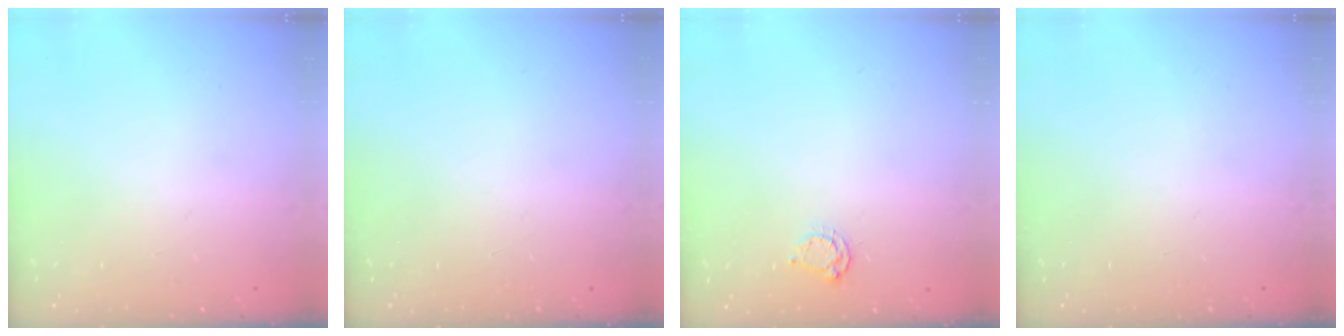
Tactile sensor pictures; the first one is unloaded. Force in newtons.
{"total": 0.0}
{"total": 3.8, "press": 3.8, "slide": 0.5}
{"total": 0.0}